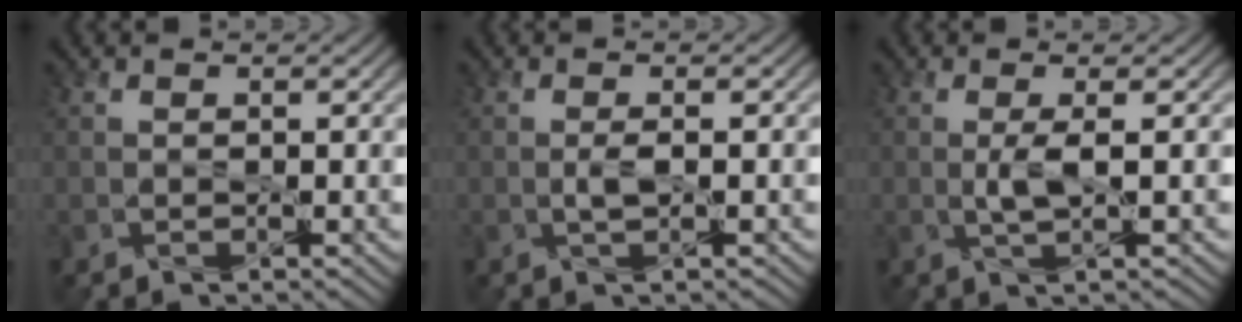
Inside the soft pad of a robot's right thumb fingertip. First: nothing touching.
{"total": 1.5, "force": [-0.1, 0.3, 1.5], "torque": [-0.030, 0.001, -0.002]}
{"total": 2.4, "force": [0.1, 0.3, 2.4], "torque": [-0.050, 0.002, 0.001]}